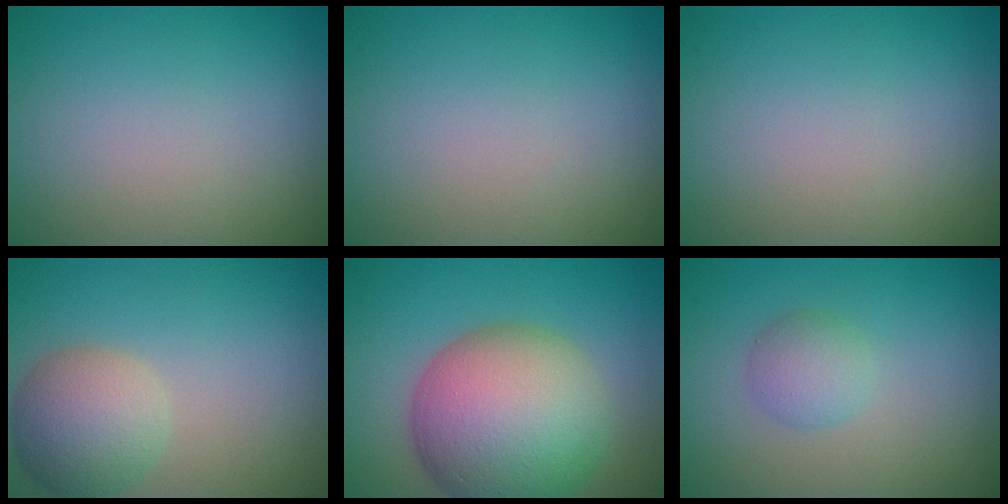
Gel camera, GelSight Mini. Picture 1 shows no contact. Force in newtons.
{"total": 0.0}
{"total": 0.0}
{"total": 4.7, "press": 4.7, "slide": 0.1}
{"total": 11.7, "press": 11.7, "slide": 0.4}
{"total": 2.0, "press": 2.0, "slide": 0.0}